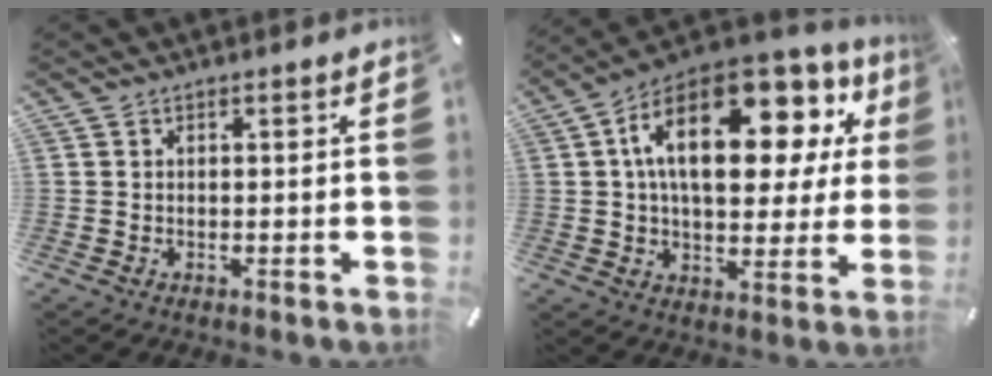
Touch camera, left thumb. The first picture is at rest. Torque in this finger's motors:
{"motor_torque": [2.57, 2.44, 1.72, -1.04, 0.88]}